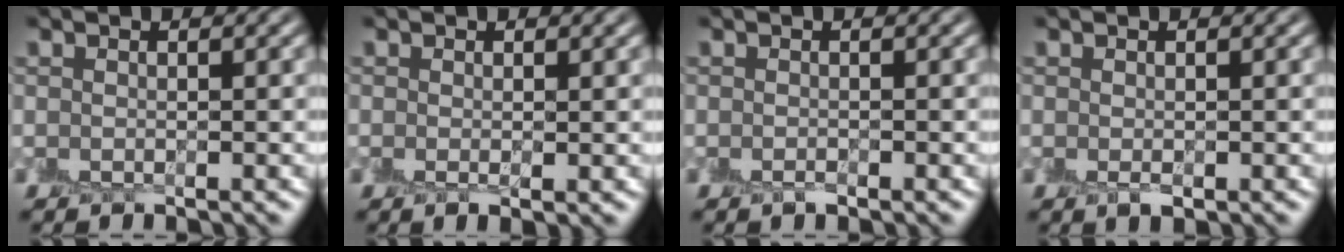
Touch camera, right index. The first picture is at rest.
{"total": 1.0, "force": [0.0, 0.2, 1.0], "torque": [-0.012, -0.005, 0.000]}
{"total": 0.6, "force": [-0.5, 0.1, 0.2], "torque": [-0.005, -0.003, -0.007]}
{"total": 1.0, "force": [-0.4, 0.6, 0.8], "torque": [-0.013, -0.007, -0.003]}